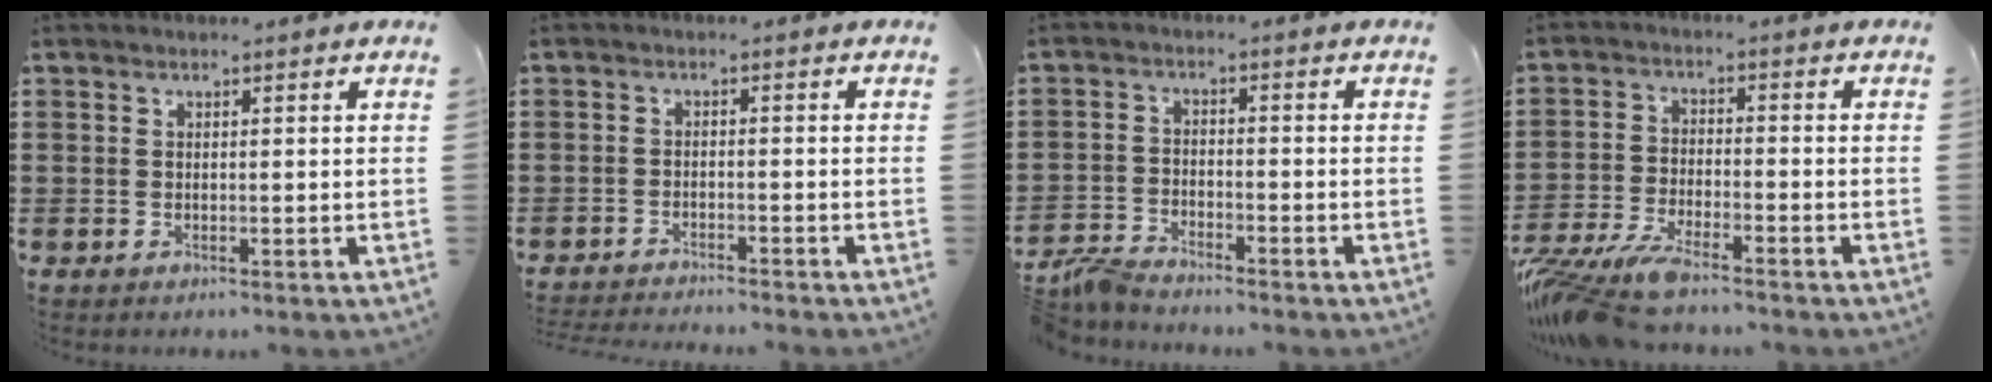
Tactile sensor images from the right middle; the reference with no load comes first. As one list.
[{"total": 2.2, "force": [-2.2, -0.2, 0.1], "torque": [-0.004, 0.000, -0.047]}, {"total": 3.8, "force": [-3.6, 0.5, 1.0], "torque": [-0.040, 0.000, -0.079]}, {"total": 7.3, "force": [-6.5, 1.0, 3.1], "torque": [-0.082, -0.006, -0.130]}]